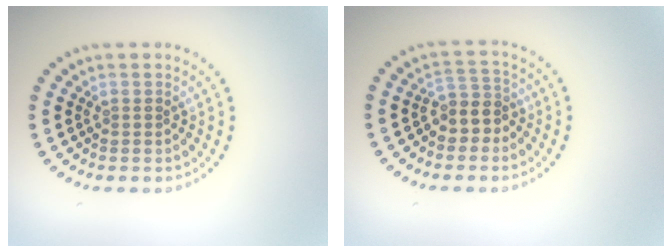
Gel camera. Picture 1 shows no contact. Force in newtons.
{"total": 2.7, "press": 2.3, "slide": 1.4}